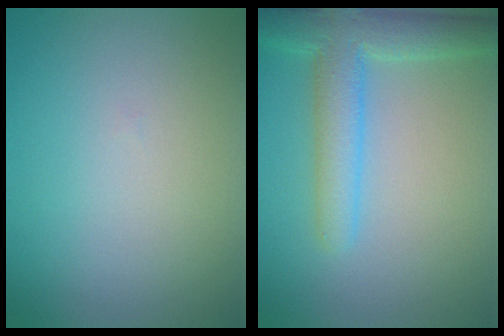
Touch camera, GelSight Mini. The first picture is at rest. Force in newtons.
{"total": 5.1, "press": 5.1, "slide": 0.1}